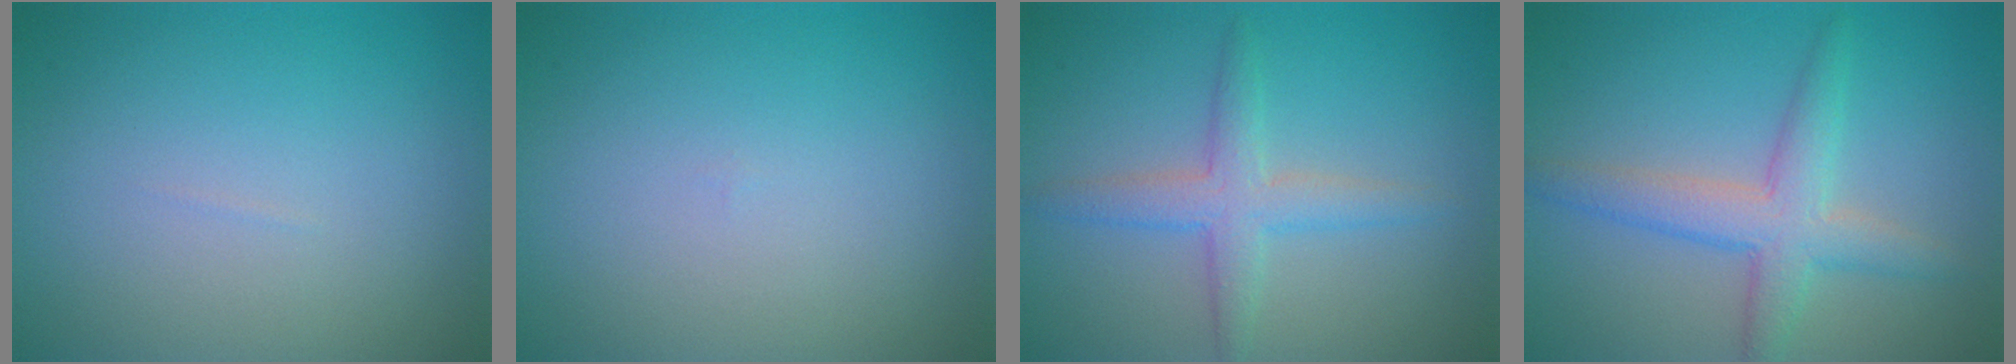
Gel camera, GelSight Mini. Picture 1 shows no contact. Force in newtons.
{"total": 0.0}
{"total": 3.1, "press": 3.1, "slide": 0.0}
{"total": 4.1, "press": 4.1, "slide": 0.1}